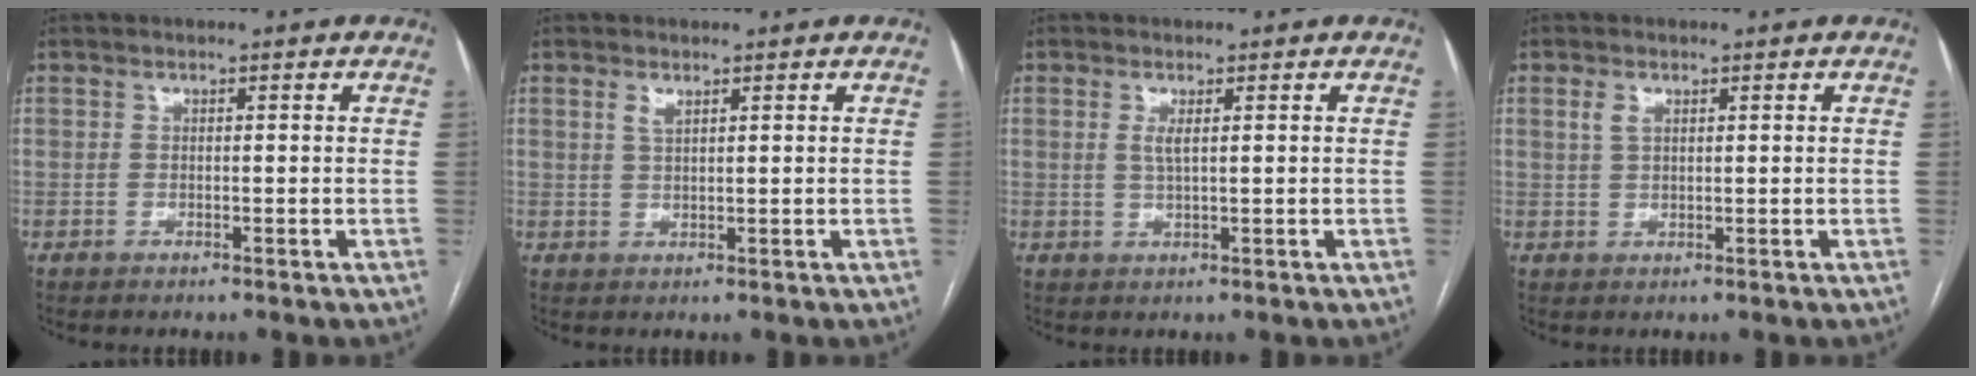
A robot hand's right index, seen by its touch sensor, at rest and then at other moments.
{"total": 1.6, "force": [1.0, 0.5, 1.2], "torque": [-0.026, 0.000, 0.022]}
{"total": 1.9, "force": [0.6, 0.3, 1.8], "torque": [-0.042, -0.003, 0.012]}
{"total": 1.9, "force": [0.9, 1.0, 1.4], "torque": [-0.031, 0.006, 0.022]}